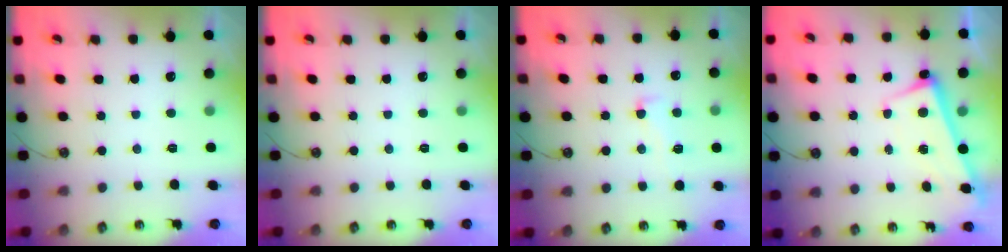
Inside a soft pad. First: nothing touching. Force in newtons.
{"total": 0.0}
{"total": 1.2, "press": 0.2, "slide": 1.1}
{"total": 2.7, "press": 2.5, "slide": 1.0}